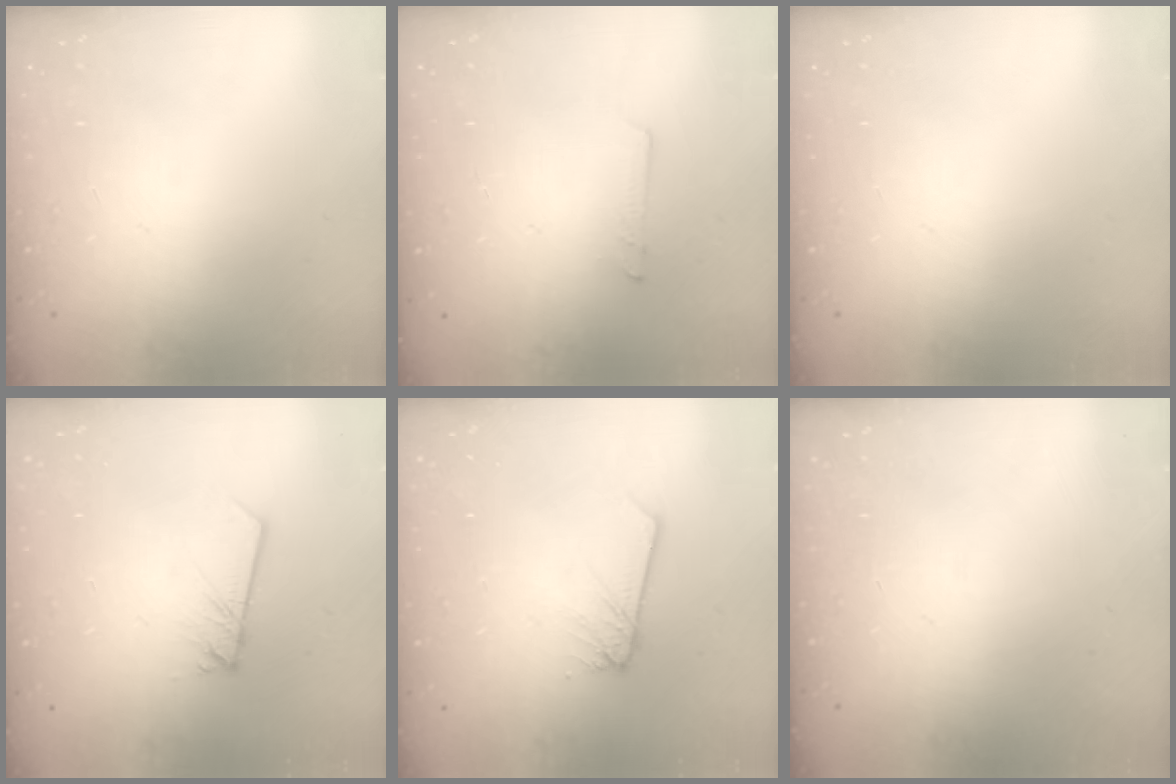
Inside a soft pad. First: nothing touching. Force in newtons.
{"total": 1.6, "press": 1.6, "slide": 0.1}
{"total": 0.0}
{"total": 2.2, "press": 2.2, "slide": 0.1}
{"total": 2.7, "press": 2.7, "slide": 0.3}
{"total": 0.0}